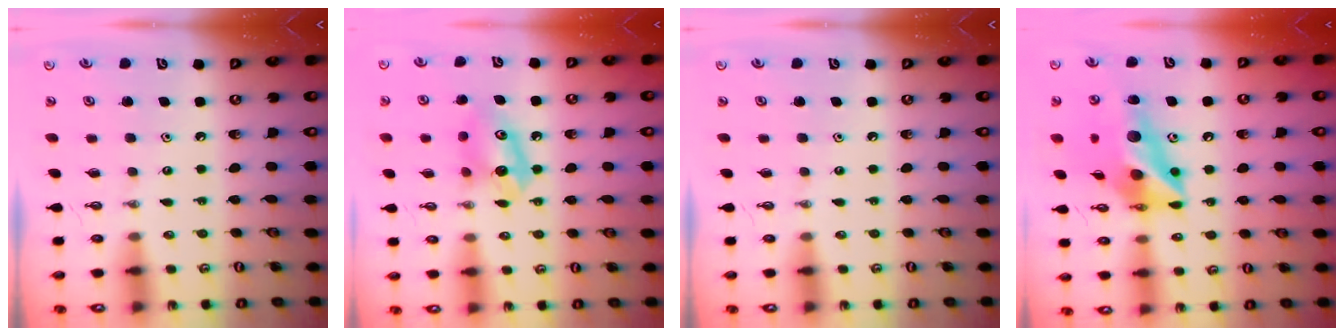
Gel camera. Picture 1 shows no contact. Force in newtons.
{"total": 7.7, "press": 7.5, "slide": 1.3}
{"total": 0.0}
{"total": 15.3, "press": 15.2, "slide": 1.6}